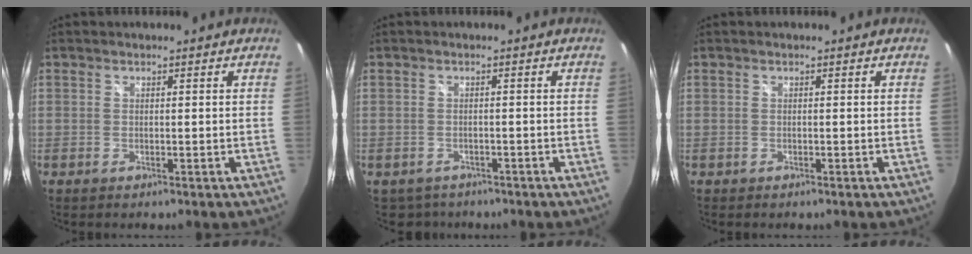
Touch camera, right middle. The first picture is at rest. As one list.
[{"total": 2.8, "force": [-2.2, 1.8, 0.1], "torque": [-0.009, -0.004, -0.032]}, {"total": 0.0}]